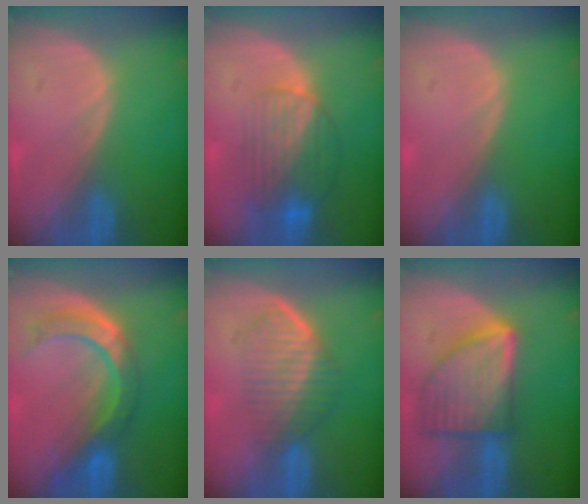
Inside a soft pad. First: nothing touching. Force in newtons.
{"total": 8.5, "press": 7.2, "slide": 4.5}
{"total": 0.0}
{"total": 8.2, "press": 7.2, "slide": 3.9}
{"total": 7.1, "press": 6.1, "slide": 3.6}
{"total": 9.3, "press": 9.3, "slide": 0.5}